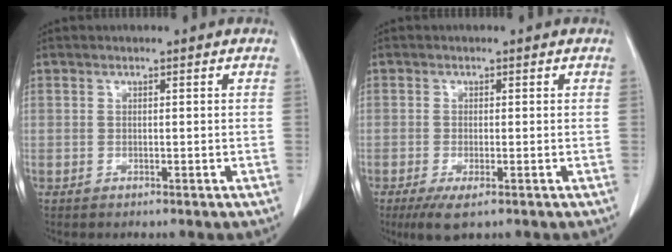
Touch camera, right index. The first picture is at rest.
{"total": 3.8, "force": [-2.1, 0.9, 3.1], "torque": [-0.057, -0.011, -0.031]}